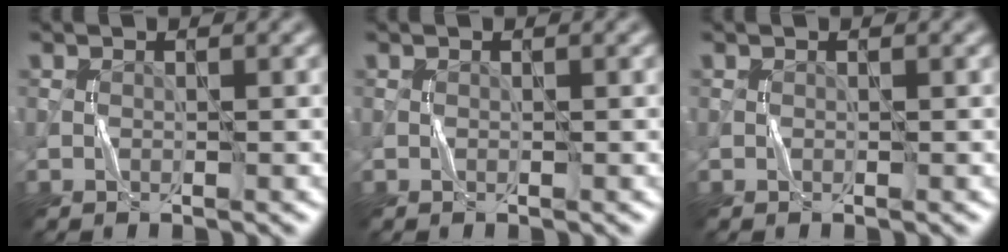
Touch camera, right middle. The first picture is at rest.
{"total": 0.0}
{"total": 0.0}